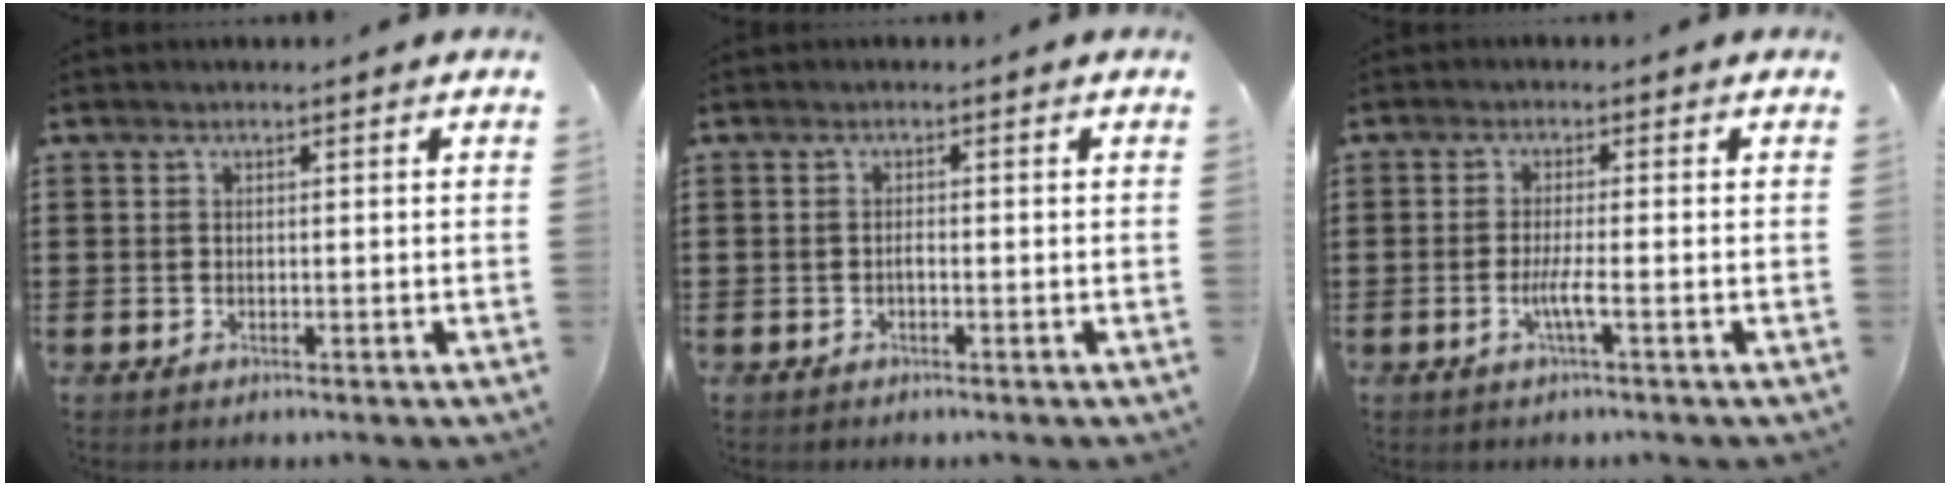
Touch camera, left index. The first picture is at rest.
{"total": 0.7, "force": [-0.4, 0.1, 0.6], "torque": [-0.015, -0.003, -0.006]}
{"total": 3.4, "force": [-1.1, 0.0, 3.2], "torque": [-0.070, -0.012, -0.026]}